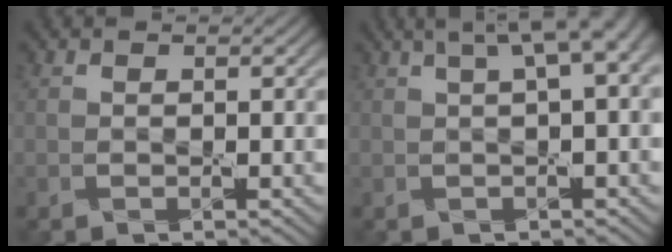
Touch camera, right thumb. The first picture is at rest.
{"total": 6.2, "force": [2.2, 1.7, 5.5], "torque": [-0.073, 0.027, 0.035]}